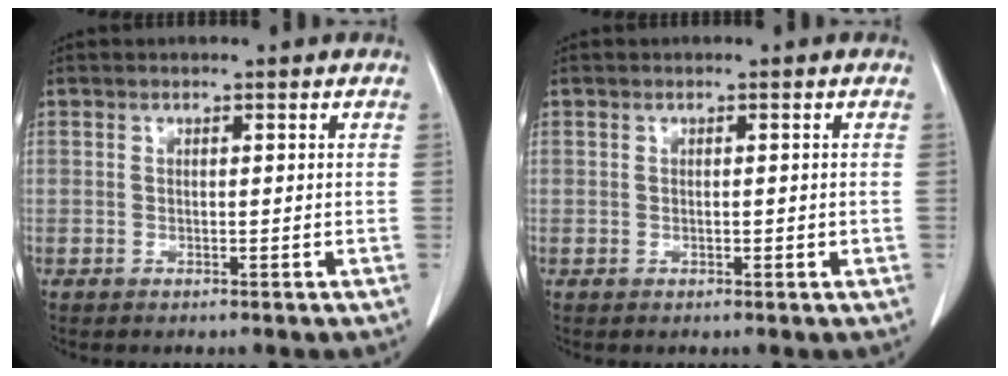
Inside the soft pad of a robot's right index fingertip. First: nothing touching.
{"total": 1.3, "force": [-0.2, 0.8, 1.0], "torque": [-0.025, 0.002, 0.001]}